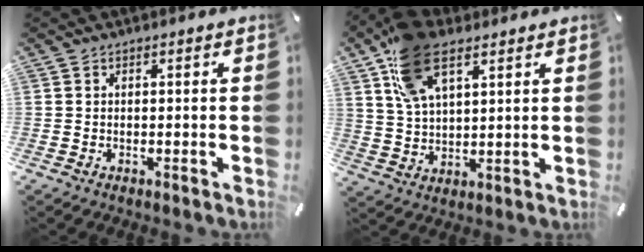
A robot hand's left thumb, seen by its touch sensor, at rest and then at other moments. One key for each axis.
{"total": 13.5, "fx": 7.4, "fy": 7.1, "fz": 8.8, "tx": -0.183, "ty": -0.009, "tz": 0.140}